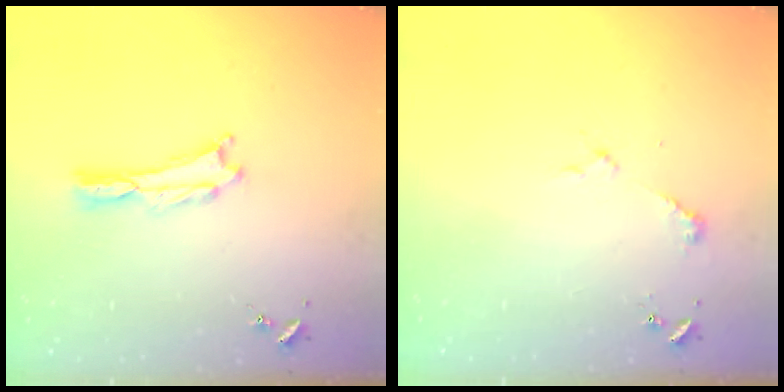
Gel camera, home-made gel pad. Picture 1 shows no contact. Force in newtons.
{"total": 2.3, "press": 2.3, "slide": 0.1}